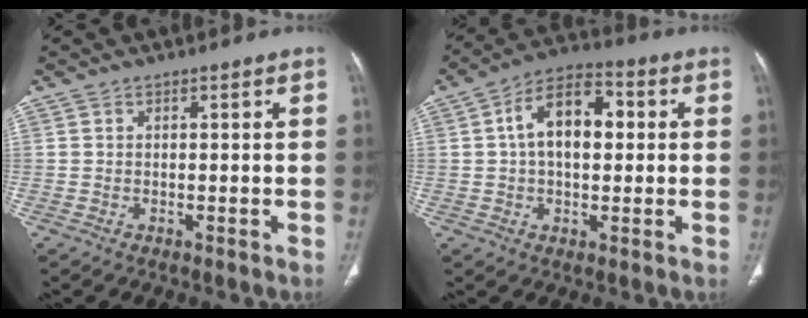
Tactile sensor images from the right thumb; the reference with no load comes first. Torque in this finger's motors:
{"motor_torque": [0.65, 3.10, 1.30, -0.19, 0.42]}